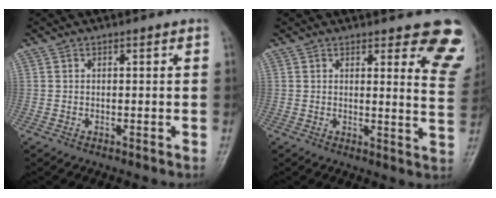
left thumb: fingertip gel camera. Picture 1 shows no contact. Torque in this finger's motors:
{"motor_torque": [0.23, 0.10, -0.03, -0.34, 0.05]}